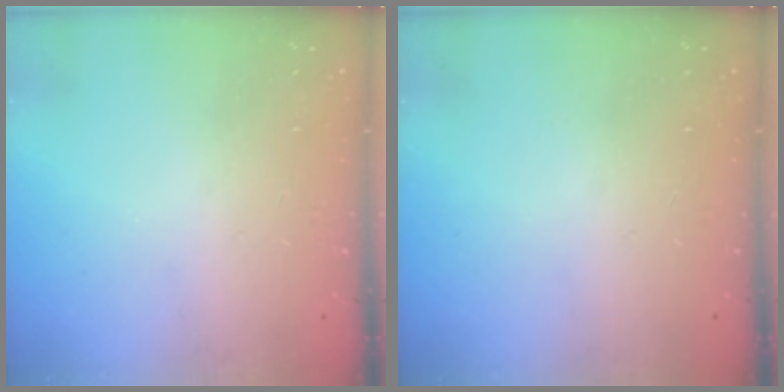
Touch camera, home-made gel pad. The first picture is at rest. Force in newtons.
{"total": 0.0}